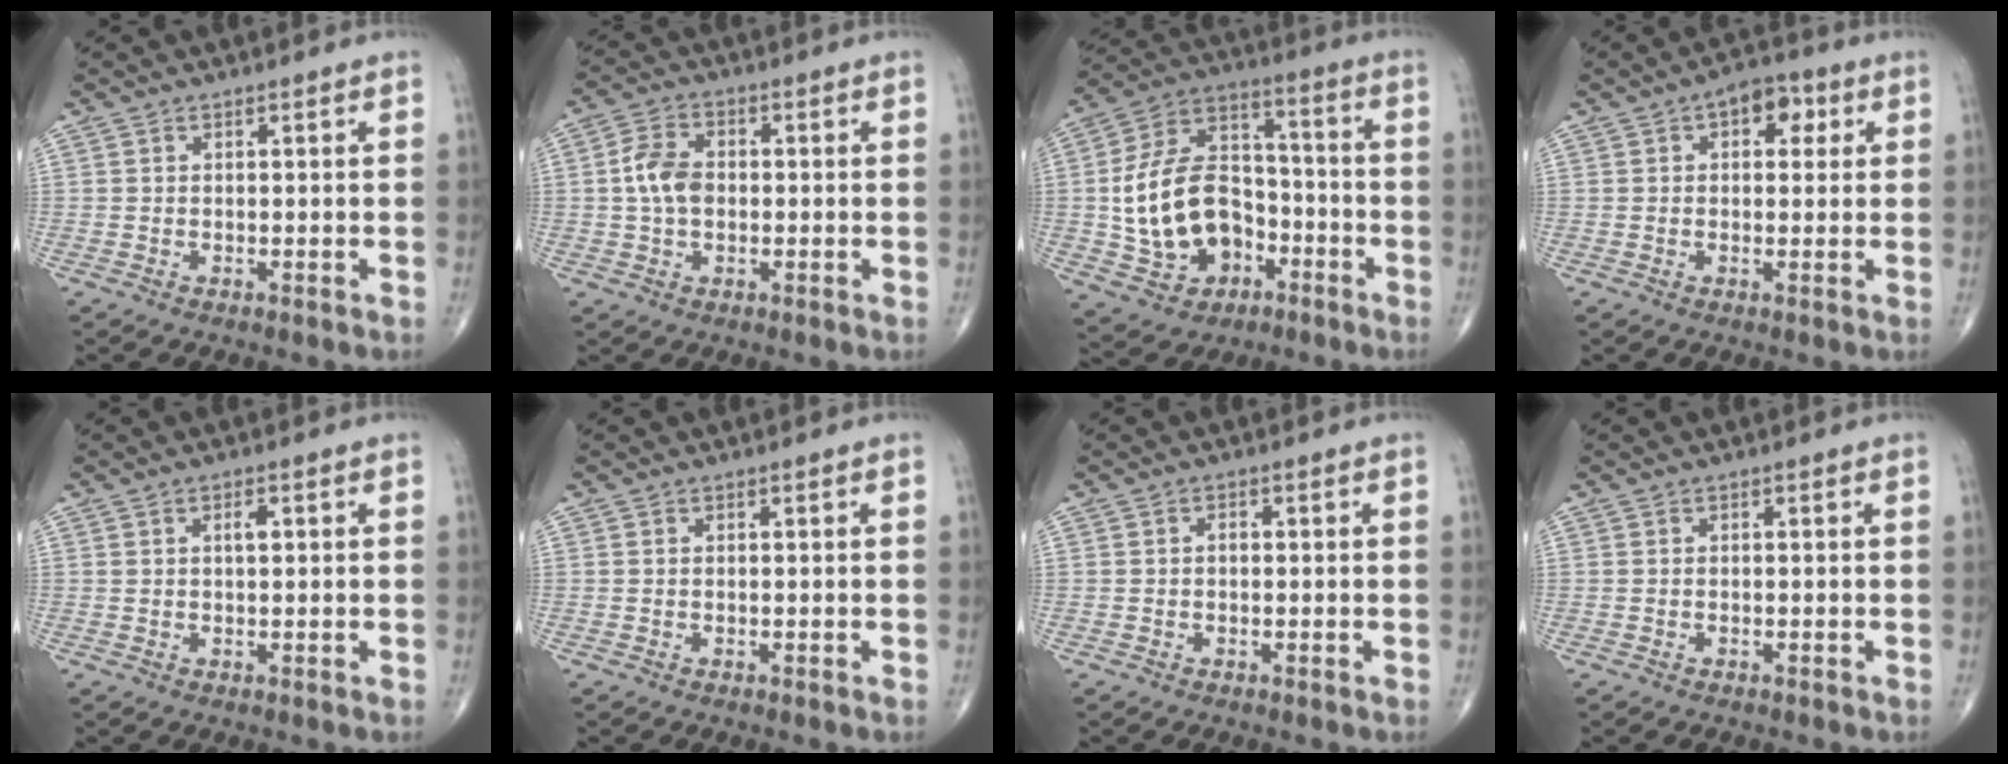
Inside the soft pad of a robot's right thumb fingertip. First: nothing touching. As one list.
[{"total": 6.5, "force": [0.0, 4.4, 4.8], "torque": [-0.091, 0.013, -0.007]}, {"total": 17.9, "force": [-4.2, 12.8, 11.7], "torque": [-0.190, 0.046, -0.068]}, {"total": 6.7, "force": [2.3, 4.0, 4.9], "torque": [-0.039, 0.009, 0.024]}, {"total": 1.9, "force": [0.5, 0.8, 1.7], "torque": [-0.028, 0.001, 0.009]}, {"total": 0.0}, {"total": 1.0, "force": [-0.1, 0.7, 0.7], "torque": [-0.008, 0.002, -0.005]}, {"total": 0.0}]